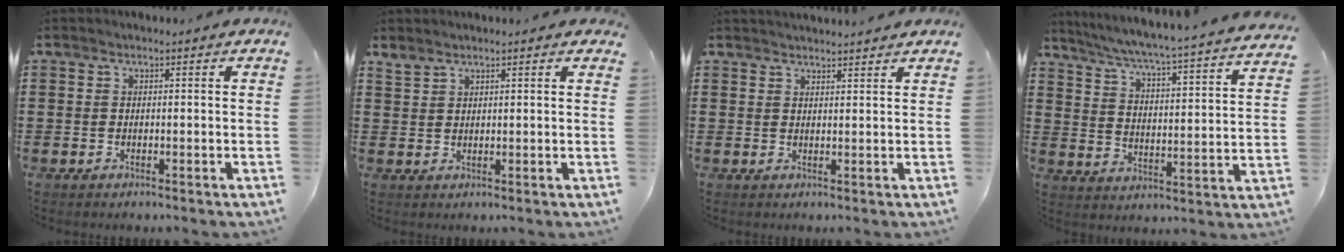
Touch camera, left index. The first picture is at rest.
{"total": 2.2, "force": [1.9, 0.8, 0.6], "torque": [-0.015, 0.003, 0.038]}
{"total": 1.8, "force": [1.8, -0.1, 0.0], "torque": [-0.003, 0.001, 0.035]}
{"total": 4.4, "force": [3.9, -1.0, 1.7], "torque": [-0.054, -0.044, 0.054]}